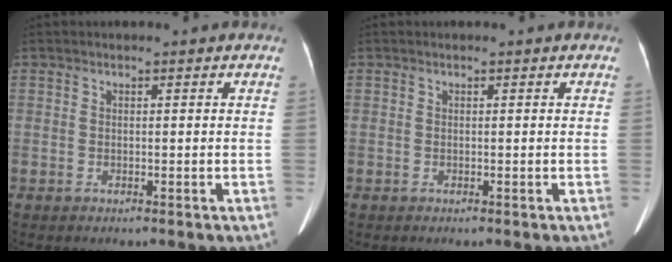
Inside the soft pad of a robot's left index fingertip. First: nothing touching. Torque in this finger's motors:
{"motor_torque": [0.02, -0.01, 0.06, 0.00]}